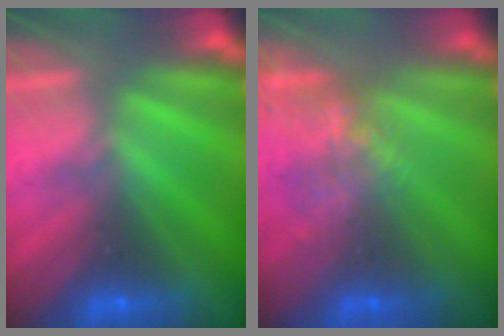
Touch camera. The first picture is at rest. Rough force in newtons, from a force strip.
{"total": 5.0}